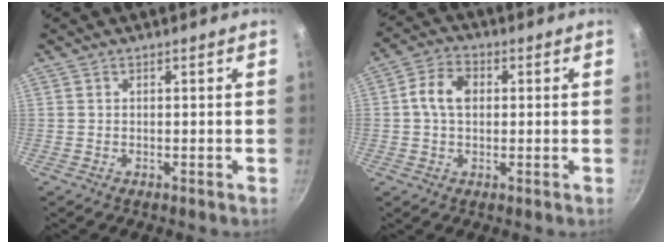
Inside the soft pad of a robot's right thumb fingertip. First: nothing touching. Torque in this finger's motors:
{"motor_torque": [0.26, 0.25, 0.02, 0.08, 0.19]}